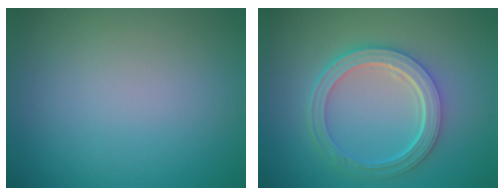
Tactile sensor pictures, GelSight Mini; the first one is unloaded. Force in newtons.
{"total": 5.2, "press": 4.0, "slide": 3.4}